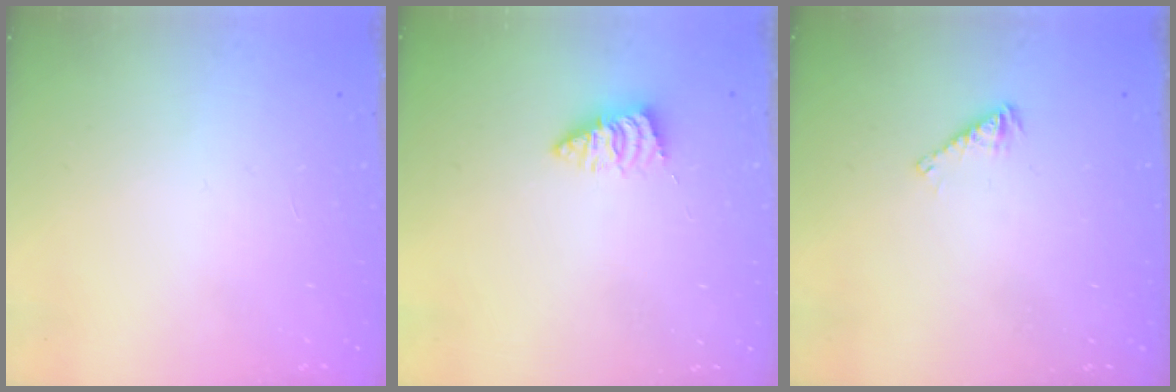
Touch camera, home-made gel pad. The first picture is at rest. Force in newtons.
{"total": 2.0, "press": 2.0, "slide": 0.2}
{"total": 2.5, "press": 2.5, "slide": 0.5}